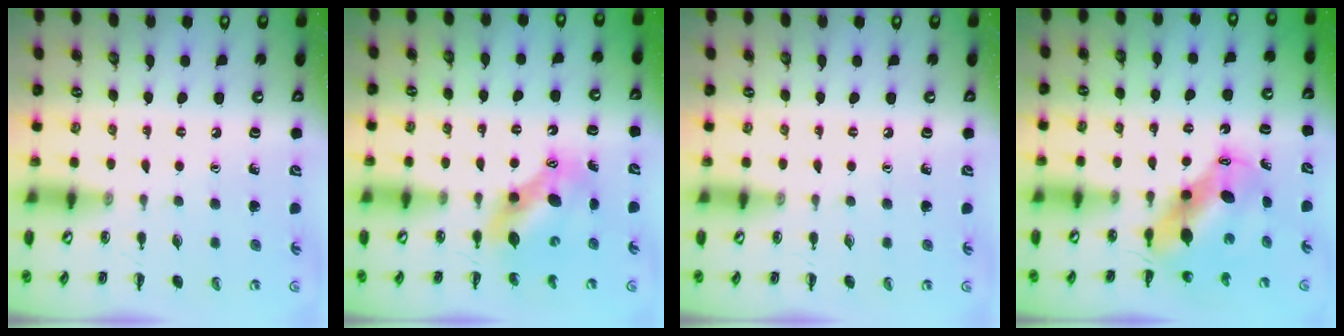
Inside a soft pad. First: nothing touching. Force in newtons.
{"total": 6.5, "press": 6.4, "slide": 1.3}
{"total": 0.0}
{"total": 7.2, "press": 6.9, "slide": 2.1}